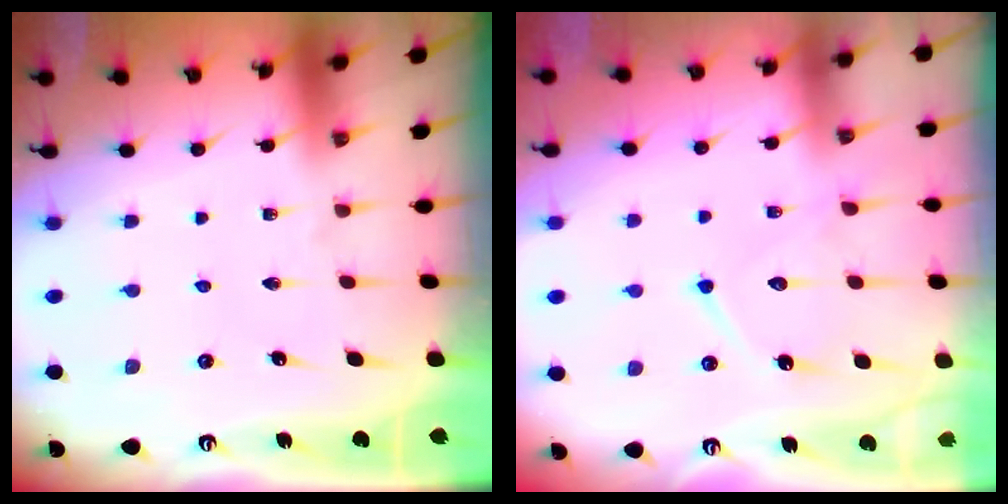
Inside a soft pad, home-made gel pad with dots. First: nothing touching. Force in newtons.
{"total": 12.4, "press": 12.3, "slide": 0.9}